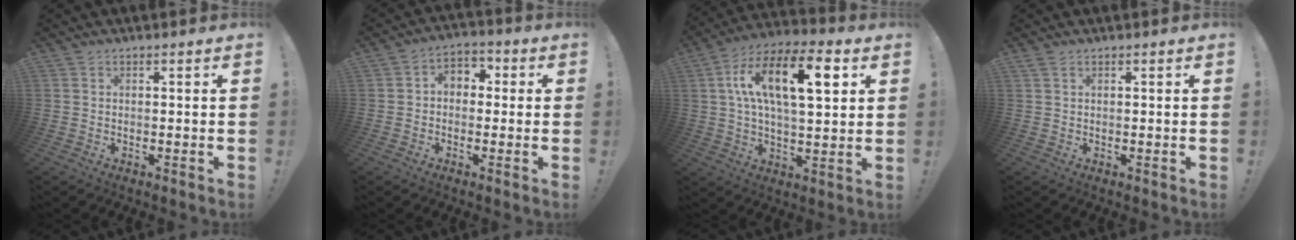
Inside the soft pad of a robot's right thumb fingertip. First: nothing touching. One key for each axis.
{"total": 5.0, "fx": -1.1, "fy": 4.1, "fz": 2.7, "tx": -0.054, "ty": 0.024, "tz": -0.015}
{"total": 18.6, "fx": 5.6, "fy": 7.9, "fz": 15.9, "tx": -0.275, "ty": 0.009, "tz": 0.087}
{"total": 1.2, "fx": 0.8, "fy": 0.3, "fz": 0.9, "tx": -0.018, "ty": -0.001, "tz": 0.015}